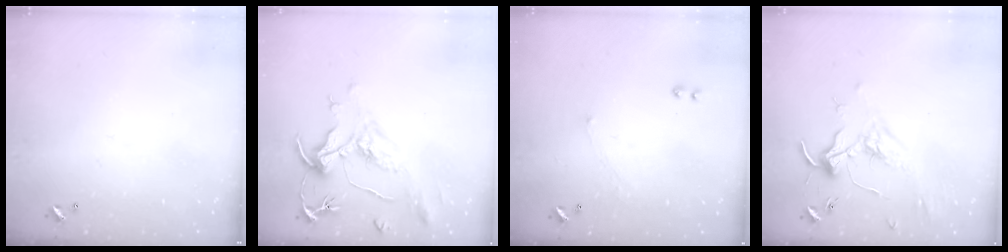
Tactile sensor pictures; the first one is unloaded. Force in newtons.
{"total": 2.0, "press": 1.5, "slide": 1.3}
{"total": 1.0, "press": 0.7, "slide": 0.6}
{"total": 1.7, "press": 1.6, "slide": 0.7}